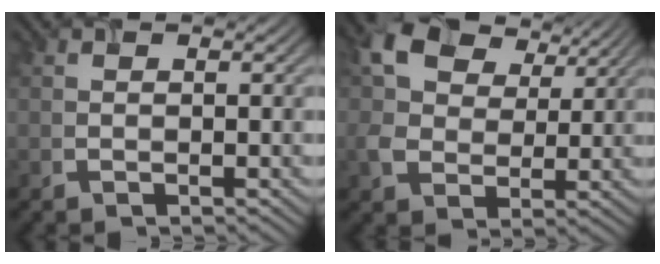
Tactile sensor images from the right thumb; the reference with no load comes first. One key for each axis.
{"total": 8.0, "fx": 4.1, "fy": 5.8, "fz": 3.8, "tx": -0.095, "ty": 0.003, "tz": 0.082}